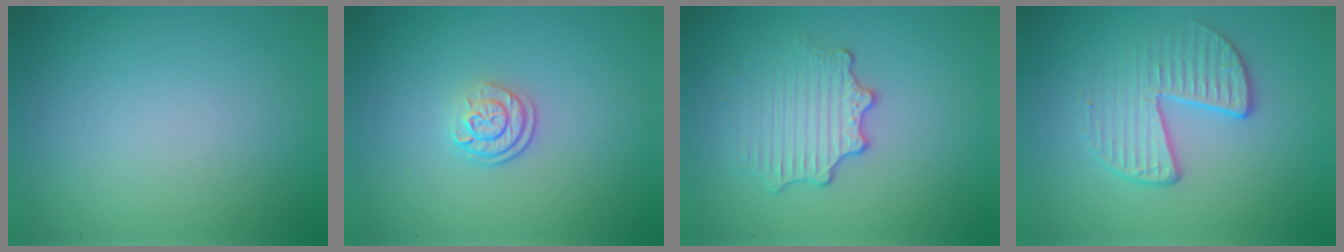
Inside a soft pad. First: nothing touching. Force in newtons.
{"total": 2.4, "press": 1.7, "slide": 1.7}
{"total": 3.0, "press": 2.6, "slide": 1.5}
{"total": 3.5, "press": 2.9, "slide": 2.0}